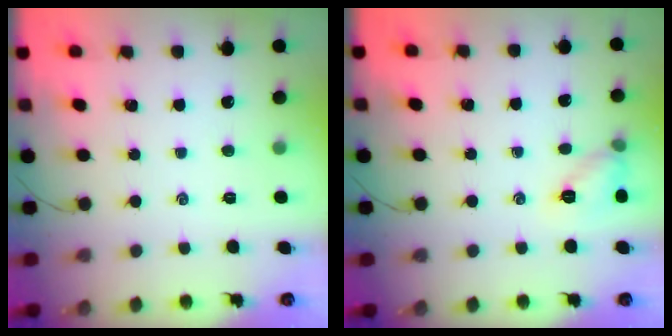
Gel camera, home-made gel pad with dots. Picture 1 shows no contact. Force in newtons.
{"total": 7.7, "press": 7.5, "slide": 1.5}